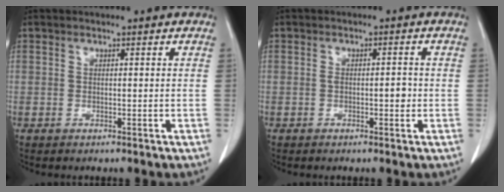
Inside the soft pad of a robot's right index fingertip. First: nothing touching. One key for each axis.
{"total": 2.0, "fx": -0.4, "fy": 0.8, "fz": 1.7, "tx": -0.025, "ty": 0.003, "tz": -0.003}